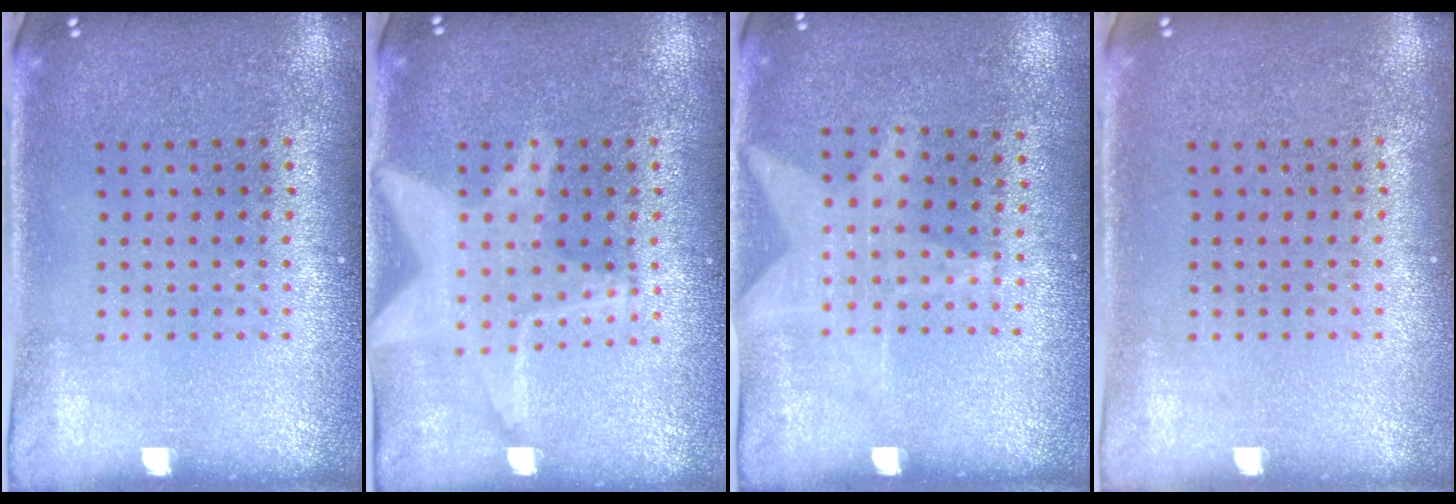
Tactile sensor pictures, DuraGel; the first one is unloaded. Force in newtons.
{"total": 3.0, "press": 3.0, "slide": 0.3}
{"total": 1.1, "press": 0.8, "slide": 0.8}
{"total": 0.0}